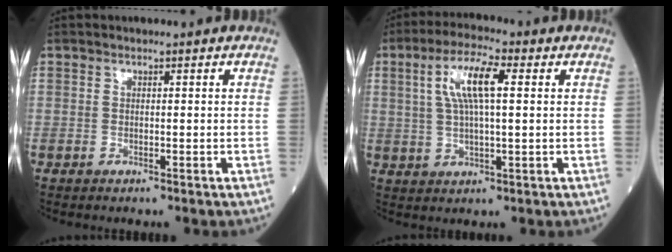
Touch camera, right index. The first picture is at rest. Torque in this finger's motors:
{"motor_torque": [0.35, -0.01, 0.22, 0.11]}